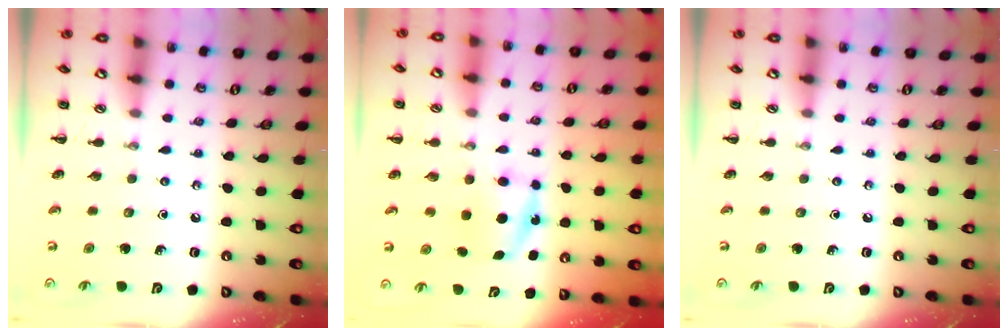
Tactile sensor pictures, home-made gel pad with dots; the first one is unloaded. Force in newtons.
{"total": 5.1, "press": 4.9, "slide": 1.5}
{"total": 0.0}